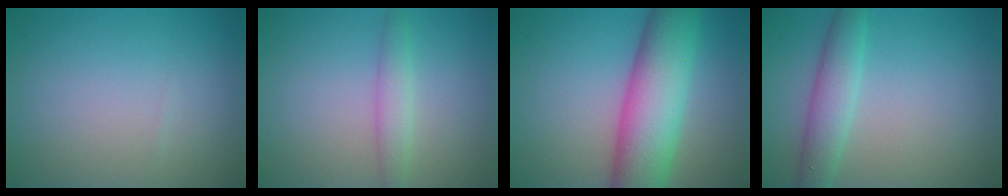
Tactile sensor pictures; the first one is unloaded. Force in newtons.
{"total": 2.1, "press": 2.1, "slide": 0.0}
{"total": 9.9, "press": 9.9, "slide": 0.3}
{"total": 3.5, "press": 3.5, "slide": 0.2}